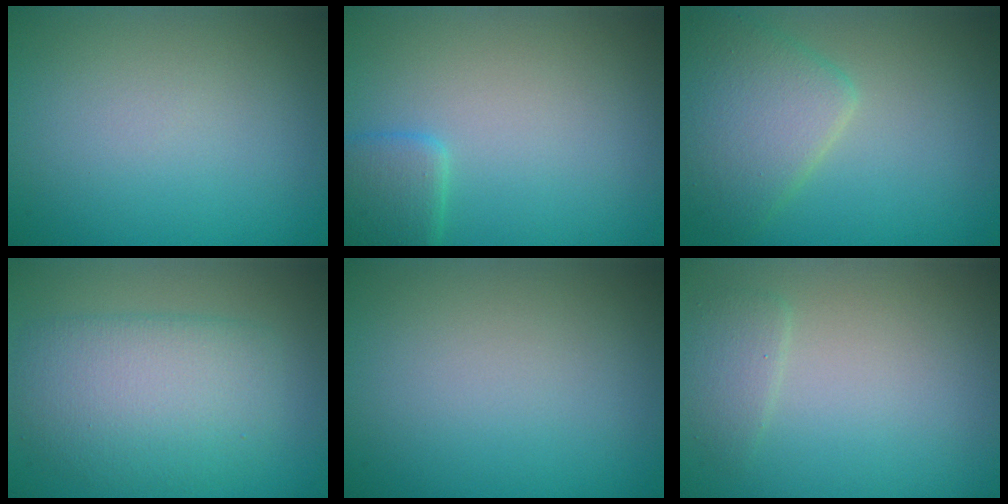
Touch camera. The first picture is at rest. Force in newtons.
{"total": 2.5, "press": 2.5, "slide": 0.1}
{"total": 4.7, "press": 4.7, "slide": 0.1}
{"total": 5.6, "press": 5.6, "slide": 0.2}
{"total": 0.0}
{"total": 1.4, "press": 1.4, "slide": 0.1}